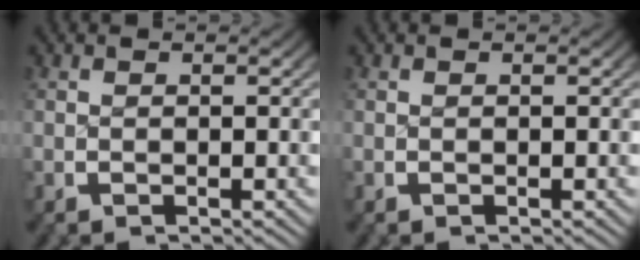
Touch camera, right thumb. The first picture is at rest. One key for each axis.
{"total": 0.0}